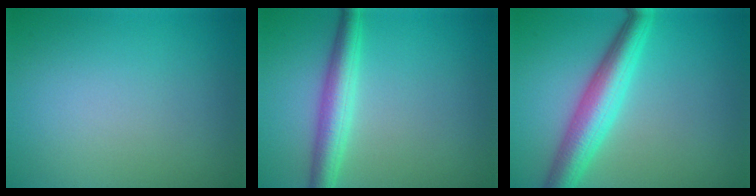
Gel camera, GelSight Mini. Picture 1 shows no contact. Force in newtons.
{"total": 3.8, "press": 3.8, "slide": 0.1}
{"total": 5.8, "press": 5.8, "slide": 0.3}